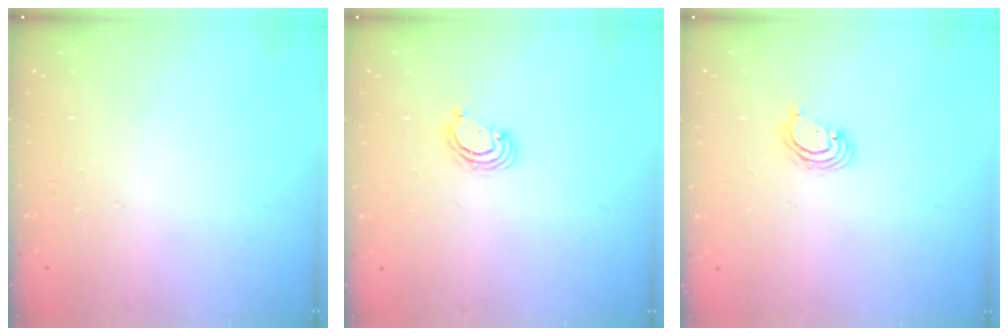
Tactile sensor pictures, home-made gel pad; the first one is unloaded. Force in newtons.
{"total": 3.3, "press": 3.3, "slide": 0.4}
{"total": 3.3, "press": 3.3, "slide": 0.2}